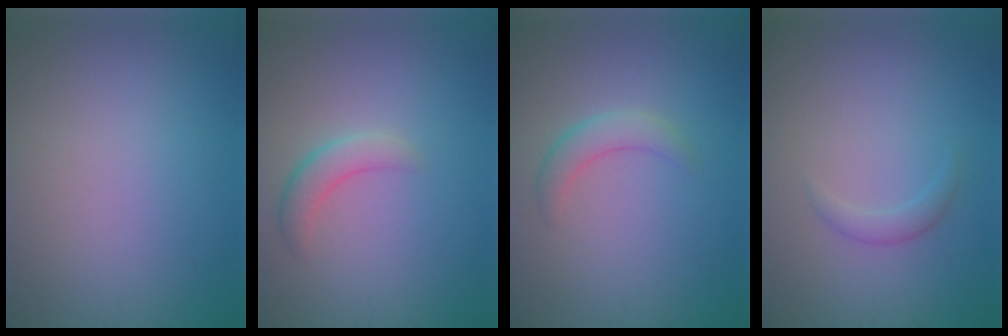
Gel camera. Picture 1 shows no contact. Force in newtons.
{"total": 2.1, "press": 2.1, "slide": 0.2}
{"total": 2.2, "press": 2.2, "slide": 0.2}
{"total": 1.3, "press": 1.3, "slide": 0.0}